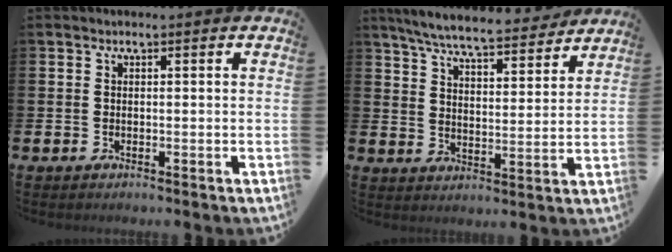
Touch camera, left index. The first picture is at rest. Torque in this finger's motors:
{"motor_torque": [0.97, -1.17, 0.62, 0.21]}